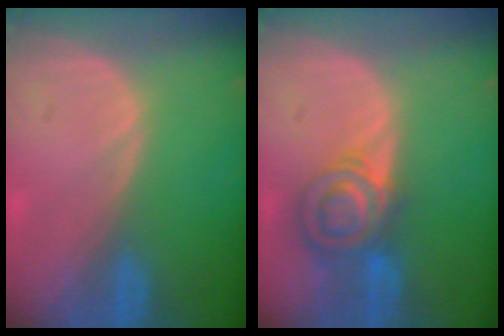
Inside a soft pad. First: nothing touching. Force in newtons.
{"total": 7.3, "press": 6.3, "slide": 3.8}